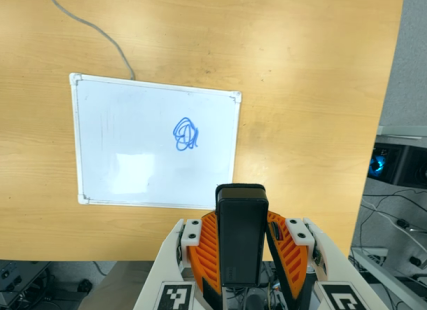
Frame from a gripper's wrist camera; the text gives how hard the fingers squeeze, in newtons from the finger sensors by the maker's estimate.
{"total": 3.9, "left": 3.0, "right": 4.8}